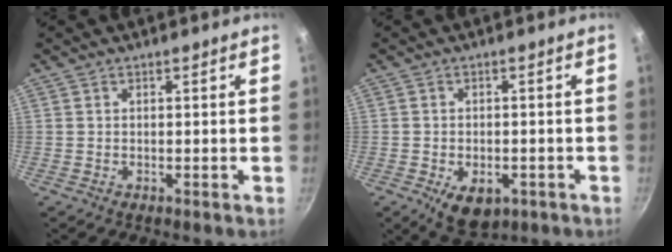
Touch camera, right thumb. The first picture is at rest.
{"total": 7.6, "force": [-2.9, 4.7, 5.2], "torque": [-0.061, 0.004, -0.030]}